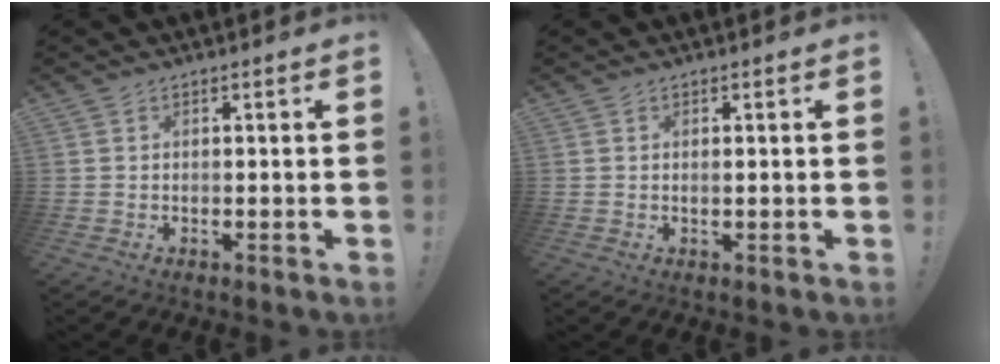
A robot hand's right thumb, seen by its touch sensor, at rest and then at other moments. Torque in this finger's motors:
{"motor_torque": [-0.15, -0.02, -0.27, 0.20, 0.00]}